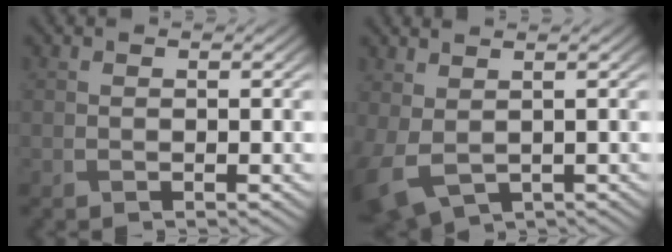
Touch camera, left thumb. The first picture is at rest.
{"total": 5.9, "force": [-0.3, 4.1, 4.2], "torque": [-0.127, -0.029, 0.021]}